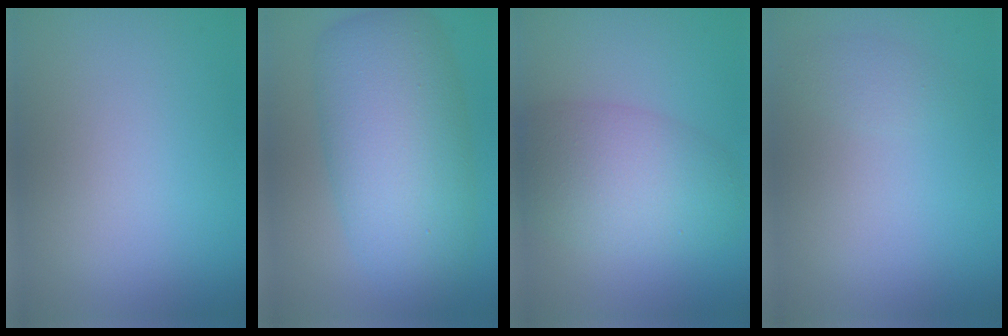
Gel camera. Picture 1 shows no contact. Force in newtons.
{"total": 9.7, "press": 9.7, "slide": 0.2}
{"total": 6.3, "press": 6.3, "slide": 0.1}
{"total": 1.1, "press": 1.1, "slide": 0.1}